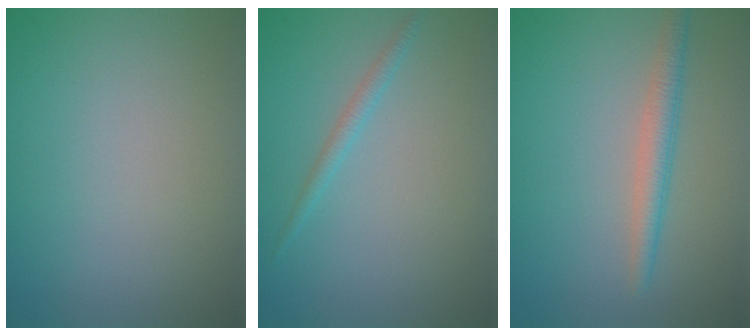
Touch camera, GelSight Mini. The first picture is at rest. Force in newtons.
{"total": 1.1, "press": 1.1, "slide": 0.1}
{"total": 2.3, "press": 2.3, "slide": 0.1}